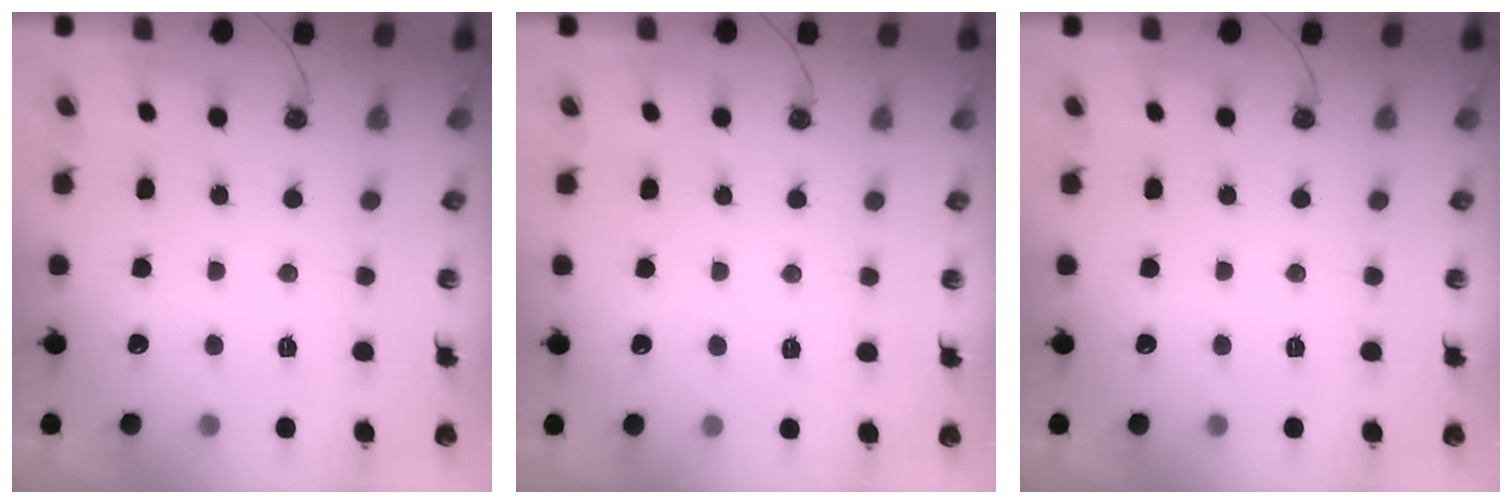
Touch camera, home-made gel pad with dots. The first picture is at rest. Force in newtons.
{"total": 2.6, "press": 2.6, "slide": 0.5}
{"total": 0.0}